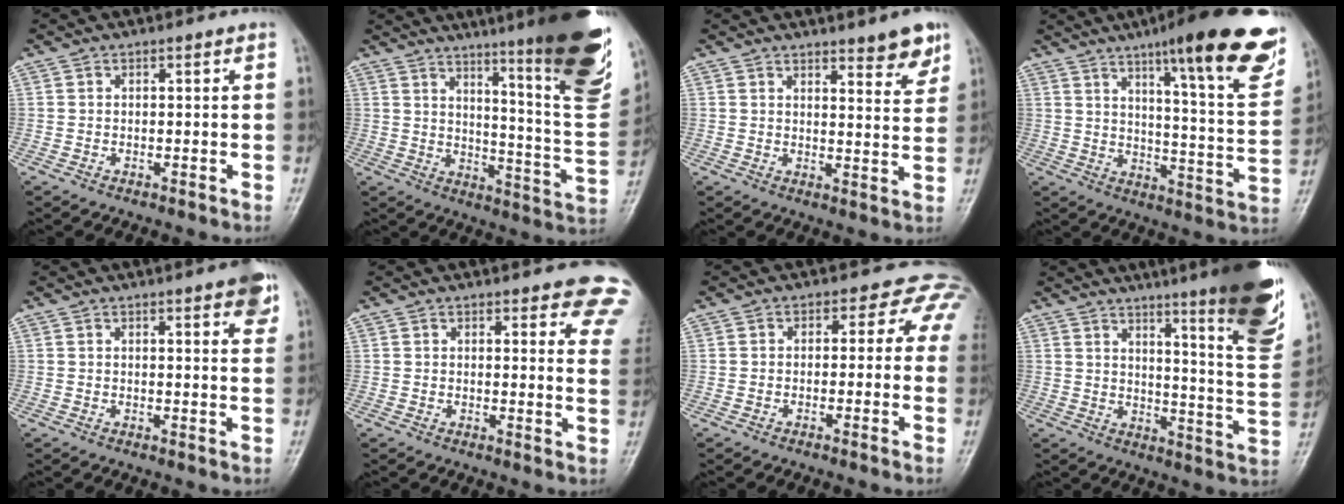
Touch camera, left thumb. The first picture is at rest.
{"total": 25.4, "force": [16.1, 2.7, 19.4], "torque": [-0.246, -0.095, 0.220]}
{"total": 6.2, "force": [4.7, 1.3, 3.9], "torque": [-0.035, -0.034, 0.062]}
{"total": 24.1, "force": [14.6, 4.2, 18.8], "torque": [-0.236, -0.058, 0.204]}
{"total": 5.7, "force": [3.4, 1.4, 4.4], "torque": [-0.040, -0.009, 0.038]}
{"total": 11.3, "force": [9.1, 3.5, 5.6], "torque": [-0.015, -0.040, 0.079]}
{"total": 4.7, "force": [1.8, 3.9, 1.8], "torque": [0.012, 0.000, -0.009]}
{"total": 21.6, "force": [14.0, 2.3, 16.2], "torque": [-0.192, -0.084, 0.186]}